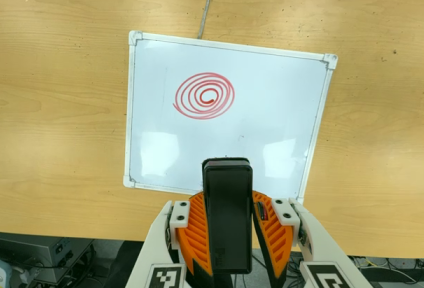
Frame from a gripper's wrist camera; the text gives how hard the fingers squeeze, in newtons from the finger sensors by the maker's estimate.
{"total": 8.2, "left": 6.1, "right": 10.3}